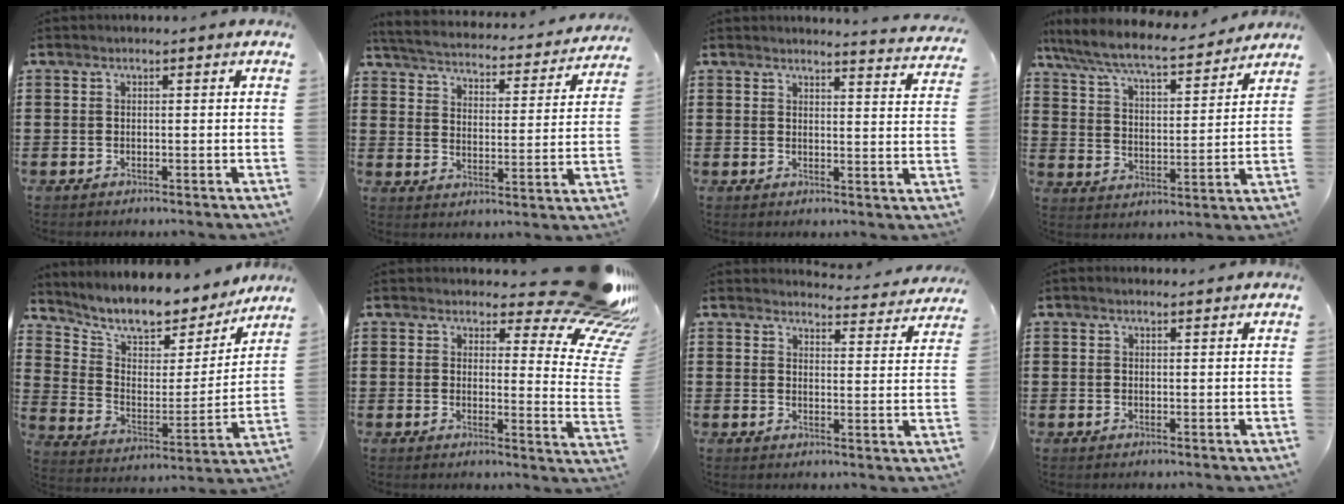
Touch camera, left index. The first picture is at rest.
{"total": 3.6, "force": [3.5, 0.0, 0.4], "torque": [-0.032, -0.031, 0.052]}
{"total": 3.2, "force": [3.1, -0.5, 0.5], "torque": [-0.013, -0.022, 0.053]}
{"total": 7.6, "force": [6.9, 0.6, 3.1], "torque": [-0.090, -0.041, 0.115]}
{"total": 8.8, "force": [8.0, 2.4, 2.6], "torque": [-0.070, -0.063, 0.132]}
{"total": 10.6, "force": [8.1, 2.1, 6.6], "torque": [-0.098, -0.062, 0.141]}
{"total": 3.7, "force": [3.7, 0.4, 0.3], "torque": [-0.007, -0.030, 0.060]}
{"total": 0.6, "force": [0.5, 0.2, 0.3], "torque": [-0.008, 0.001, 0.009]}